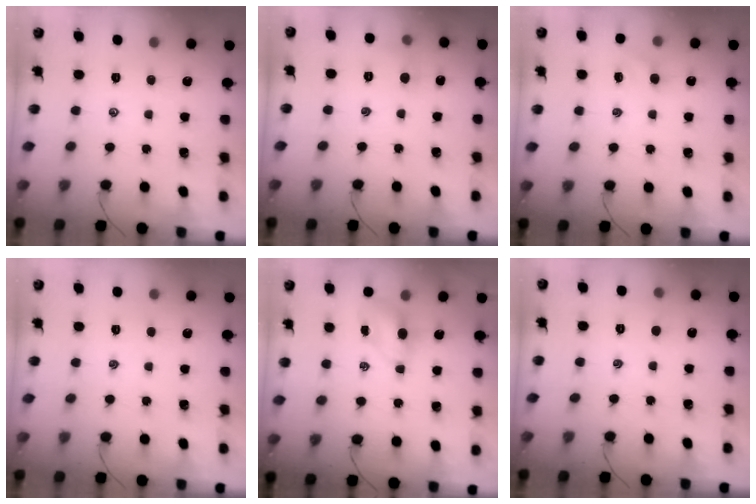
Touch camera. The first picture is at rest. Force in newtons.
{"total": 5.5, "press": 5.2, "slide": 1.7}
{"total": 4.2, "press": 4.0, "slide": 1.1}
{"total": 0.0}
{"total": 4.6, "press": 4.4, "slide": 1.4}
{"total": 2.6, "press": 2.5, "slide": 0.8}